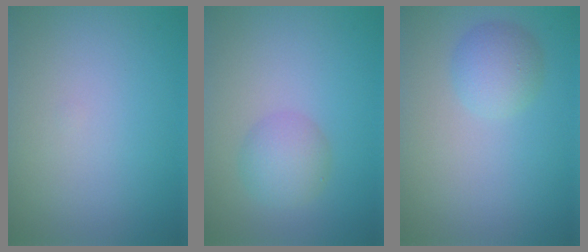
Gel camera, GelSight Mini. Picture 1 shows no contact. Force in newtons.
{"total": 2.9, "press": 2.9, "slide": 0.1}
{"total": 2.6, "press": 2.6, "slide": 0.1}